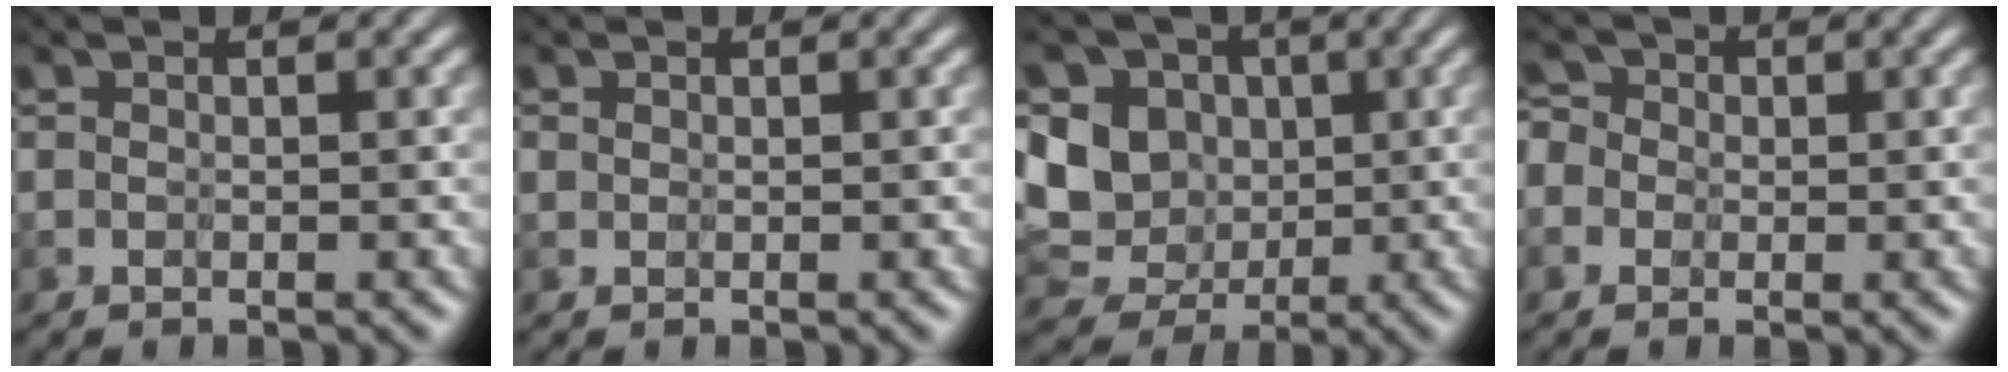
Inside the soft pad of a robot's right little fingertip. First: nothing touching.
{"total": 0.8, "force": [0.5, 0.5, 0.2], "torque": [-0.008, 0.004, -0.002]}
{"total": 7.0, "force": [1.0, 6.3, 2.9], "torque": [-0.080, 0.002, 0.008]}
{"total": 2.4, "force": [-0.3, 2.4, 0.5], "torque": [-0.026, 0.016, -0.034]}